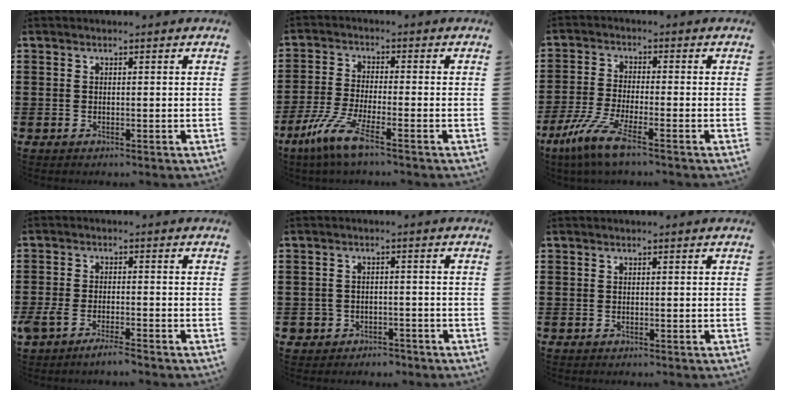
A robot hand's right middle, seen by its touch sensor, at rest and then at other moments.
{"total": 7.6, "force": [-4.6, 1.0, 6.0], "torque": [-0.143, -0.020, -0.092]}
{"total": 7.3, "force": [-4.7, 0.9, 5.5], "torque": [-0.137, -0.021, -0.096]}
{"total": 3.5, "force": [-2.9, 0.3, 1.9], "torque": [-0.054, -0.007, -0.061]}
{"total": 2.3, "force": [-2.0, 1.2, -0.2], "torque": [-0.006, 0.000, -0.046]}
{"total": 0.0}